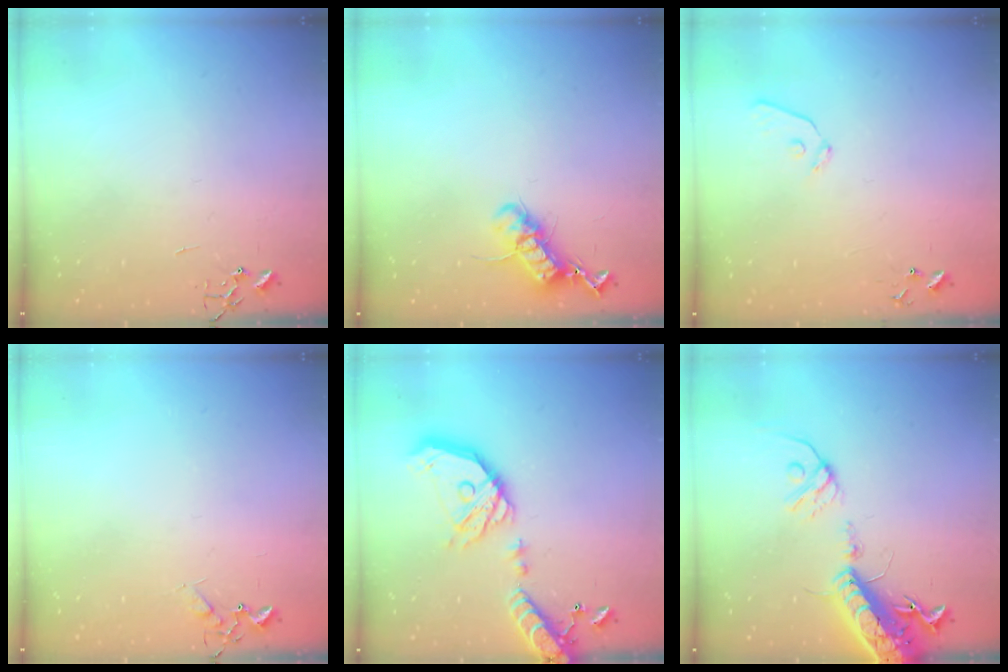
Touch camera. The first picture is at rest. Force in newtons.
{"total": 12.5, "press": 12.5, "slide": 0.4}
{"total": 7.4, "press": 7.4, "slide": 0.6}
{"total": 6.1, "press": 6.0, "slide": 0.8}
{"total": 21.8, "press": 21.5, "slide": 3.7}
{"total": 17.4, "press": 16.9, "slide": 4.1}